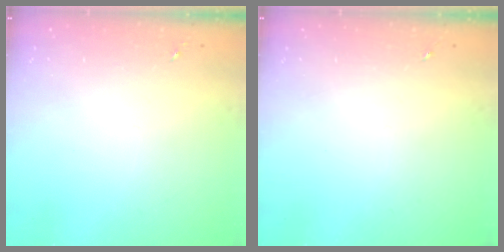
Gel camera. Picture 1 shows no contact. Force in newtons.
{"total": 0.0}